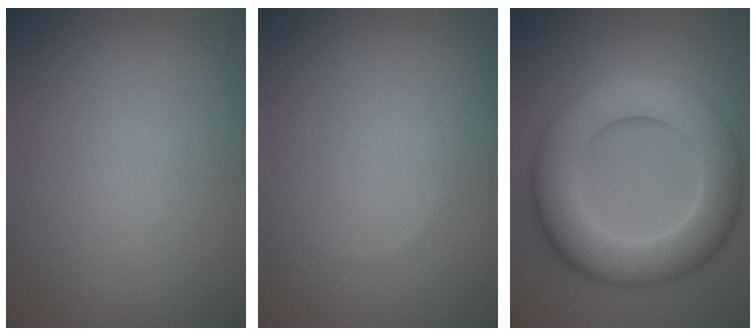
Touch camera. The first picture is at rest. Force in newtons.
{"total": 0.0}
{"total": 9.7, "press": 9.7, "slide": 0.1}